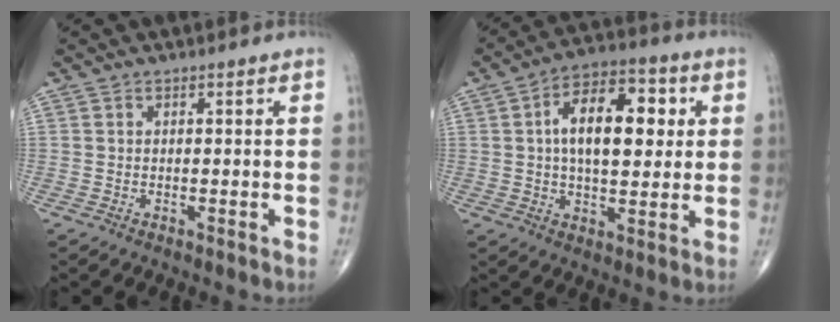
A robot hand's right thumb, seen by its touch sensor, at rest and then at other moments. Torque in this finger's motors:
{"motor_torque": [-0.20, 1.58, 1.00, 0.49, 0.23]}